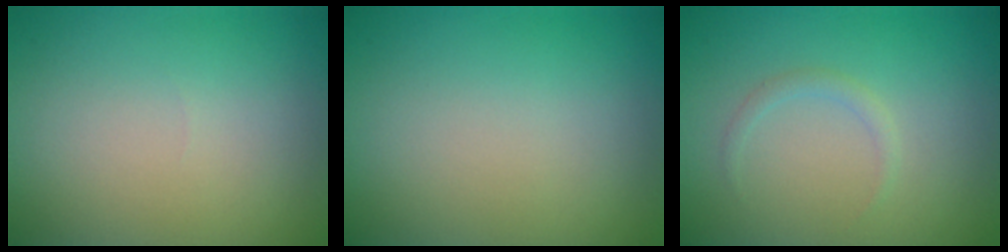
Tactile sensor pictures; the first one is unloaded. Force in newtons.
{"total": 0.0}
{"total": 0.9, "press": 0.9, "slide": 0.1}